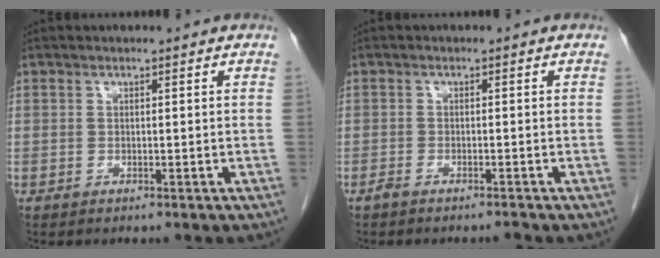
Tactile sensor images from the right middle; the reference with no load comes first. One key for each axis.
{"total": 1.5, "fx": -1.3, "fy": 0.1, "fz": 0.6, "tx": -0.014, "ty": -0.002, "tz": -0.024}